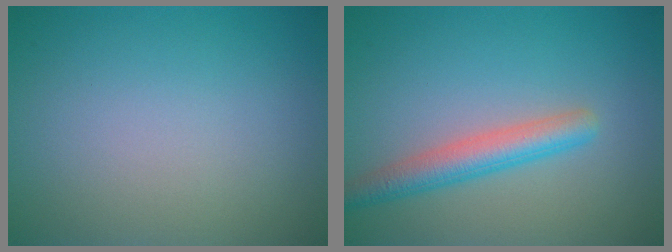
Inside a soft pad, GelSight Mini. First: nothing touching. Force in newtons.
{"total": 3.5, "press": 3.5, "slide": 0.2}